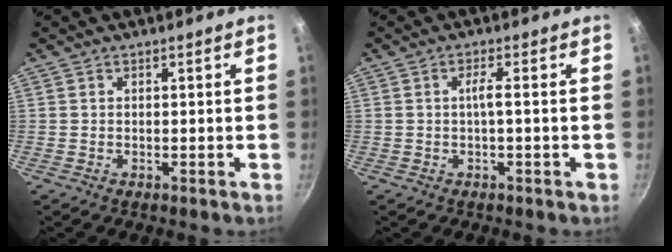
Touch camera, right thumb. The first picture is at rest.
{"total": 2.2, "force": [-0.3, 0.1, 2.2], "torque": [-0.047, 0.005, -0.005]}